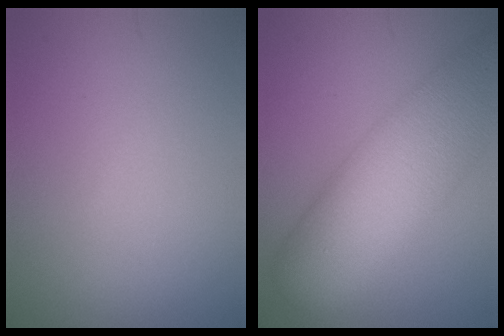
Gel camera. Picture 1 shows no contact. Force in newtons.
{"total": 10.8, "press": 10.8, "slide": 0.5}